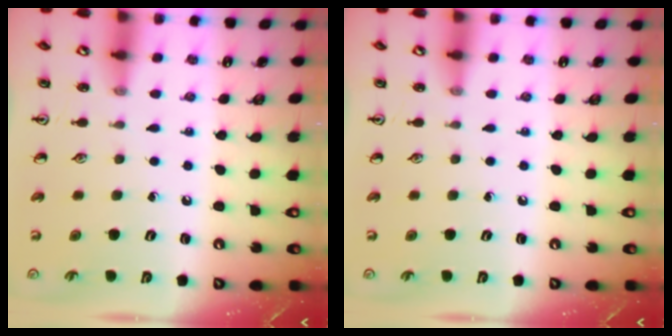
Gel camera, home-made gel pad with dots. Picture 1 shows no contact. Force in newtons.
{"total": 0.0}